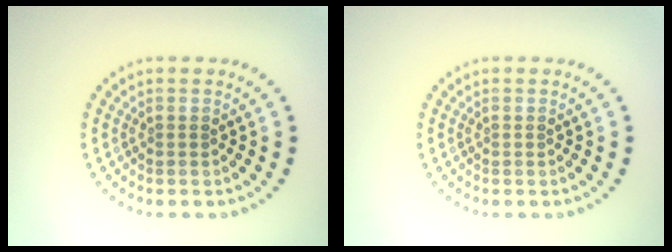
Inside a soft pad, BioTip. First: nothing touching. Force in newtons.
{"total": 0.0}